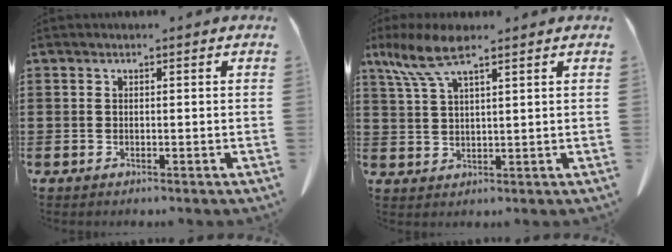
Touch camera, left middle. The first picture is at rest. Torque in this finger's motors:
{"motor_torque": [1.40, -0.20, 0.39, 0.17]}